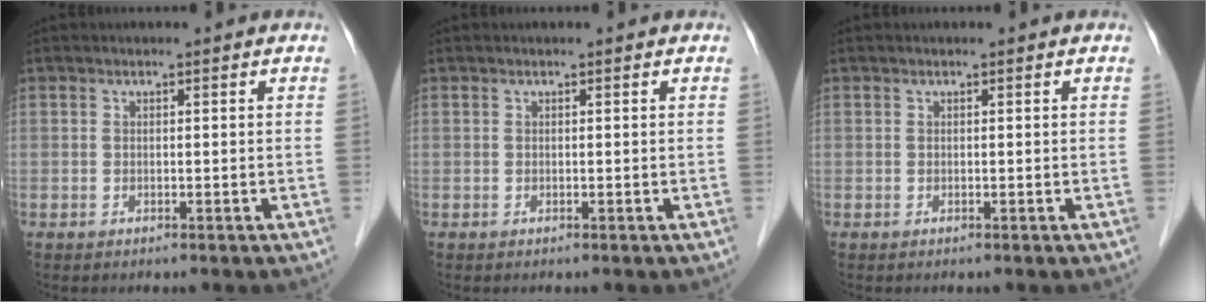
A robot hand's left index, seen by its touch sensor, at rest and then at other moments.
{"total": 0.0}
{"total": 0.0}